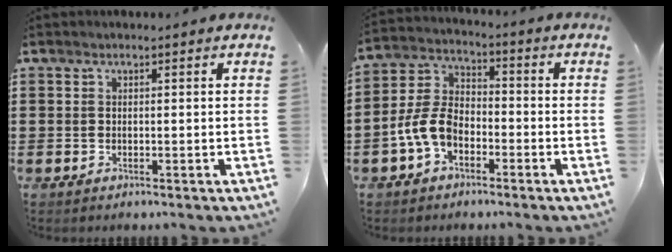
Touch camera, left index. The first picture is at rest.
{"total": 6.9, "force": [-3.4, 4.1, 4.4], "torque": [-0.120, 0.004, -0.075]}